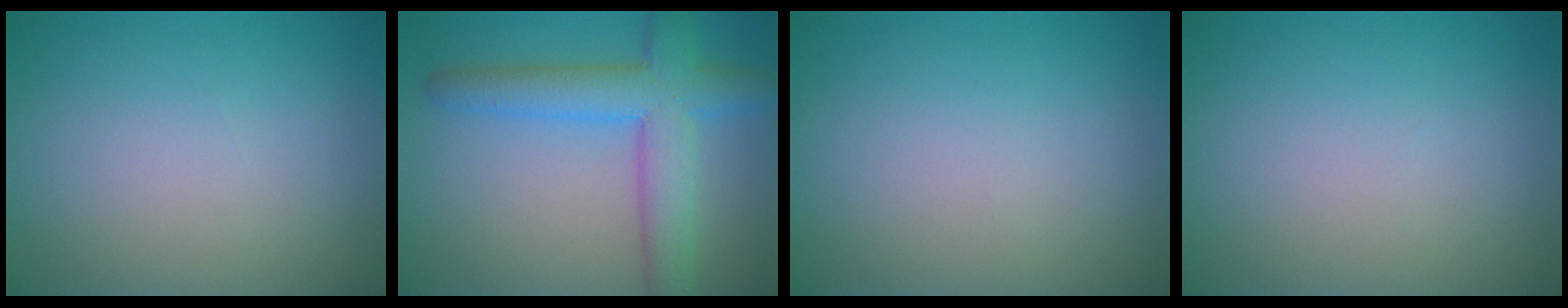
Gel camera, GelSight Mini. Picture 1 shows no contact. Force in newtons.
{"total": 6.4, "press": 6.4, "slide": 0.2}
{"total": 0.0}
{"total": 0.0}